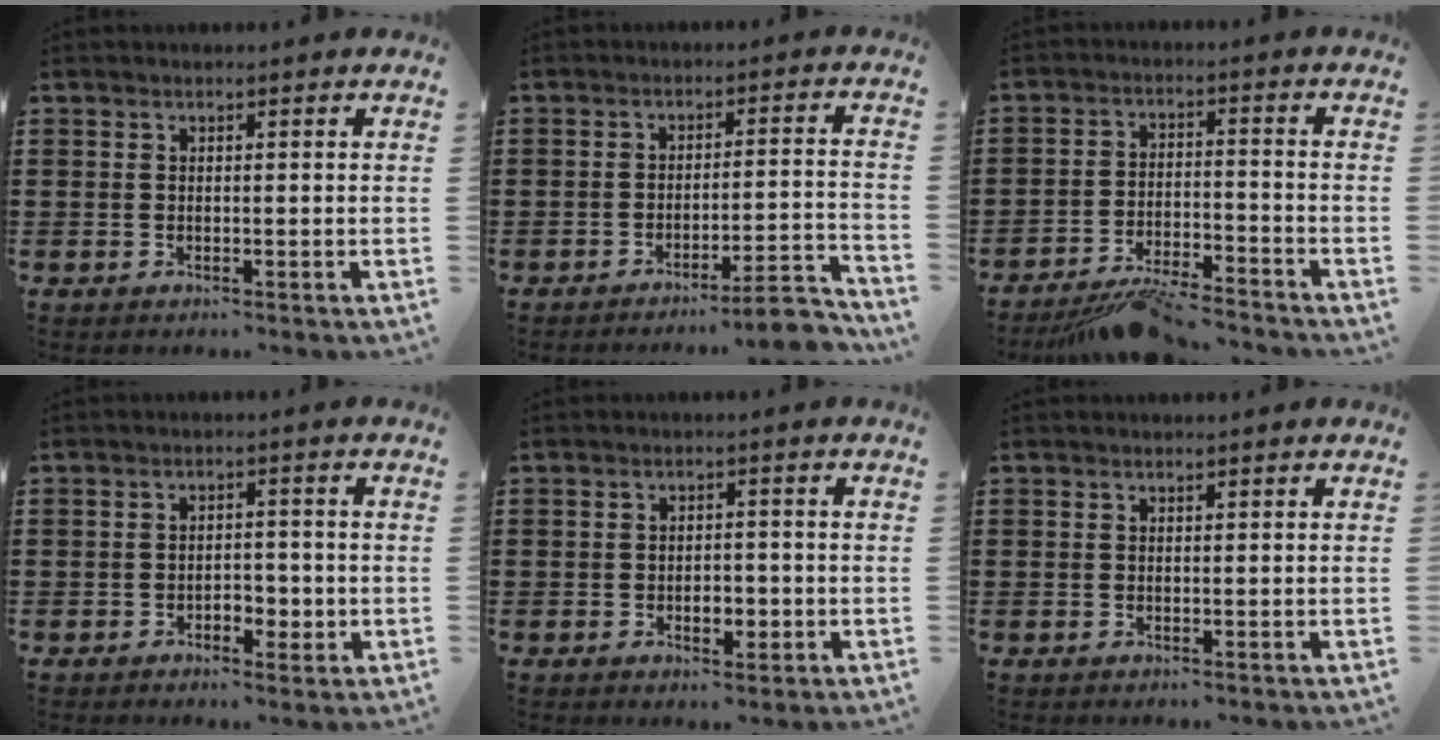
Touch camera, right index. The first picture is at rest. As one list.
[{"total": 5.8, "force": [-5.0, 0.1, 2.9], "torque": [-0.046, -0.008, -0.094]}, {"total": 6.3, "force": [-5.8, 0.7, 2.5], "torque": [-0.041, 0.005, -0.108]}, {"total": 3.3, "force": [-1.3, 2.1, 2.2], "torque": [-0.043, 0.004, -0.025]}, {"total": 3.3, "force": [-1.0, 1.9, 2.6], "torque": [-0.041, 0.001, -0.020]}, {"total": 0.0}]